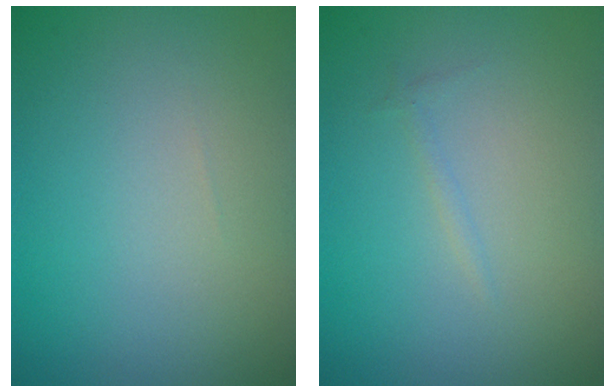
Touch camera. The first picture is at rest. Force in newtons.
{"total": 0.5, "press": 0.5, "slide": 0.0}